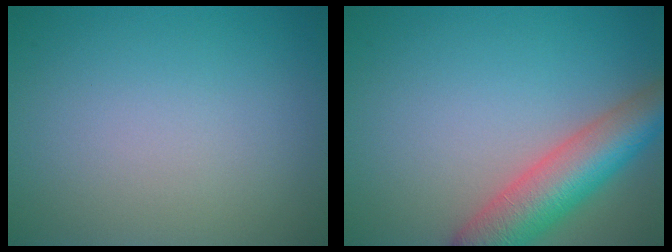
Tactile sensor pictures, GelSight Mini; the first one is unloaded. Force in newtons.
{"total": 7.3, "press": 7.3, "slide": 0.5}